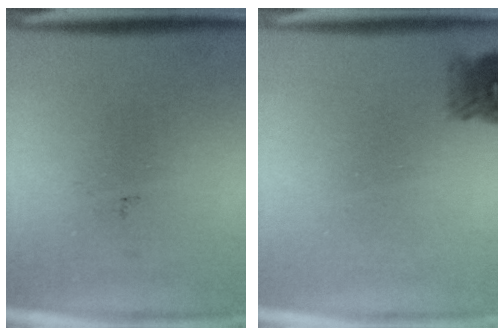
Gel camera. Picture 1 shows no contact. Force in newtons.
{"total": 2.1}